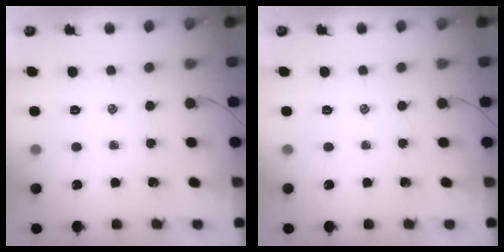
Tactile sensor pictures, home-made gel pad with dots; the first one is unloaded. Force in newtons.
{"total": 0.0}